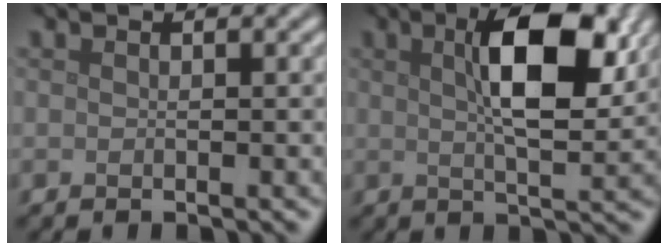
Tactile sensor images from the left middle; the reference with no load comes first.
{"total": 8.3, "force": [2.6, 2.9, 7.4], "torque": [-0.119, 0.011, 0.040]}